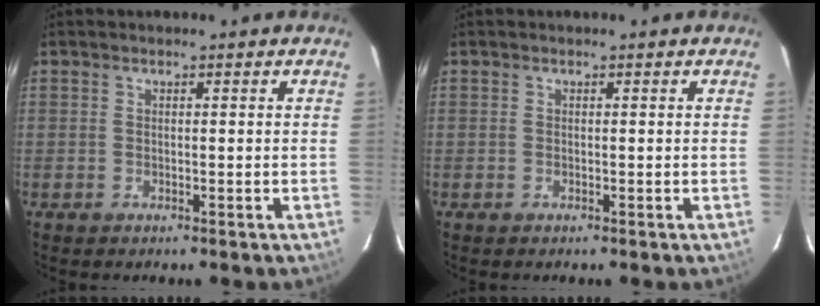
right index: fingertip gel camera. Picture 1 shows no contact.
{"total": 0.0}